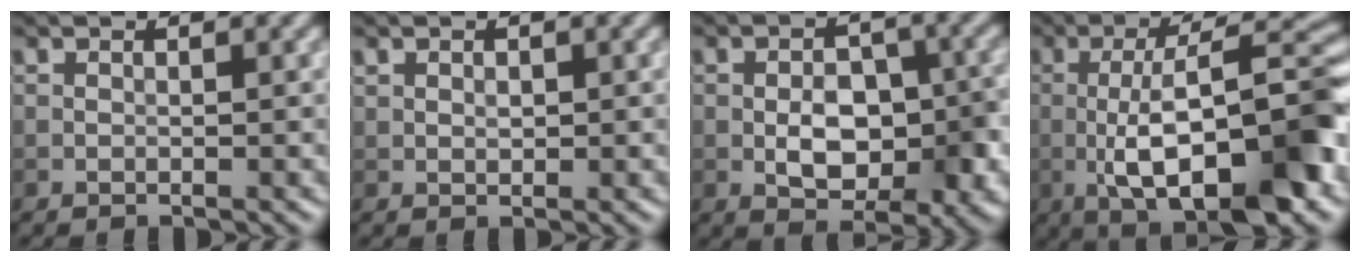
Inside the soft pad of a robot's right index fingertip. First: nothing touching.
{"total": 0.8, "force": [0.4, 0.6, 0.3], "torque": [-0.009, -0.001, 0.009]}
{"total": 6.0, "force": [-1.0, 3.6, 4.6], "torque": [-0.068, -0.001, -0.015]}
{"total": 12.1, "force": [-2.9, 3.5, 11.2], "torque": [-0.169, 0.011, -0.048]}